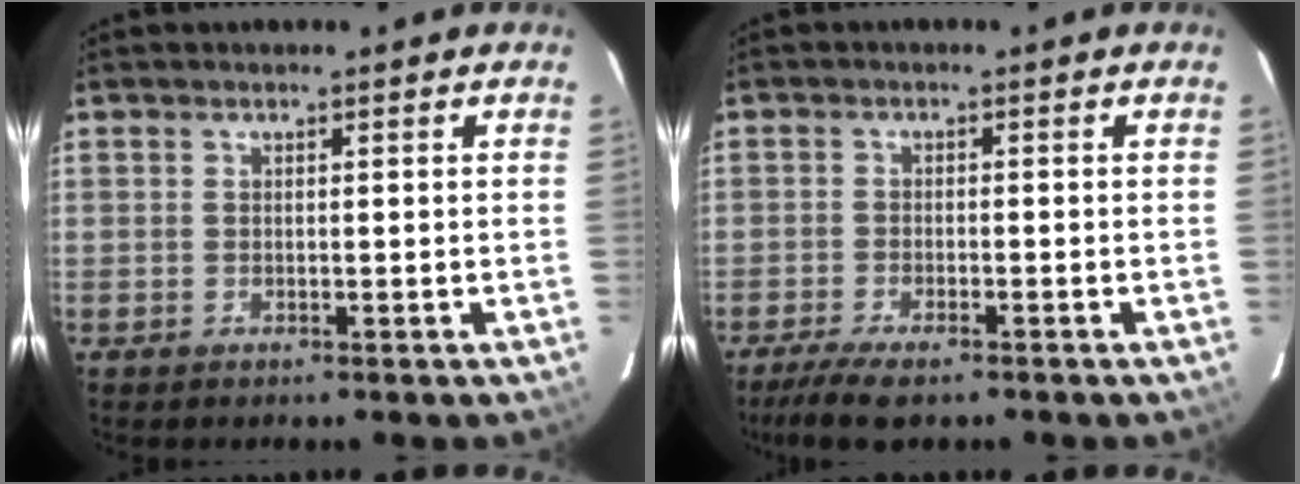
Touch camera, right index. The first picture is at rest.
{"total": 6.8, "force": [-5.2, 1.7, 4.1], "torque": [-0.100, -0.020, -0.096]}